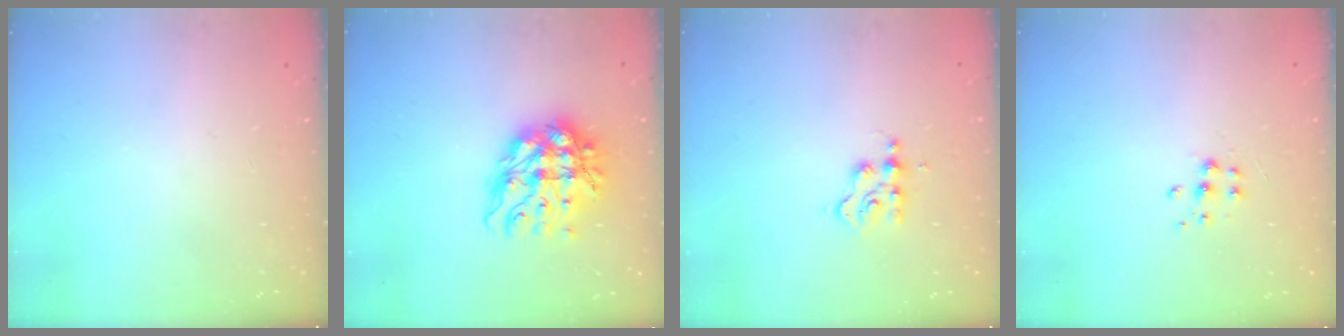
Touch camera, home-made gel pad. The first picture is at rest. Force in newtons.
{"total": 12.1, "press": 11.9, "slide": 1.7}
{"total": 2.7, "press": 2.7, "slide": 0.4}
{"total": 5.8, "press": 5.8, "slide": 0.5}